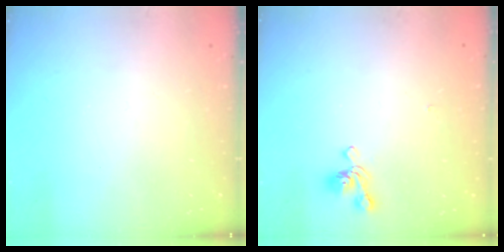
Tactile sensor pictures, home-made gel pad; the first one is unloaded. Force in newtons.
{"total": 3.3, "press": 3.3, "slide": 0.3}